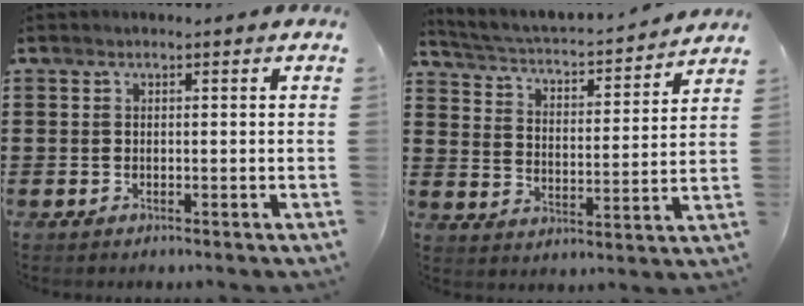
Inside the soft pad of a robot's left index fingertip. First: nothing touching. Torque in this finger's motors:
{"motor_torque": [-0.28, 0.27, 0.42, 0.13]}